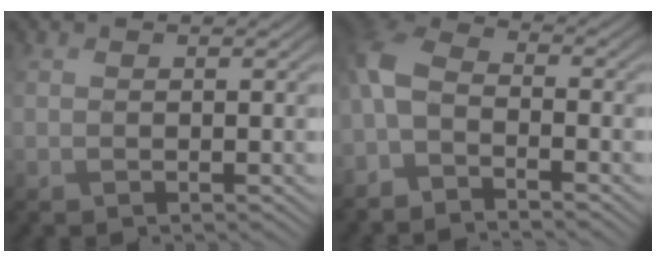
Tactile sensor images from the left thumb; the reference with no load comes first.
{"total": 6.0, "force": [-3.8, 3.0, 3.7], "torque": [-0.095, -0.007, -0.082]}